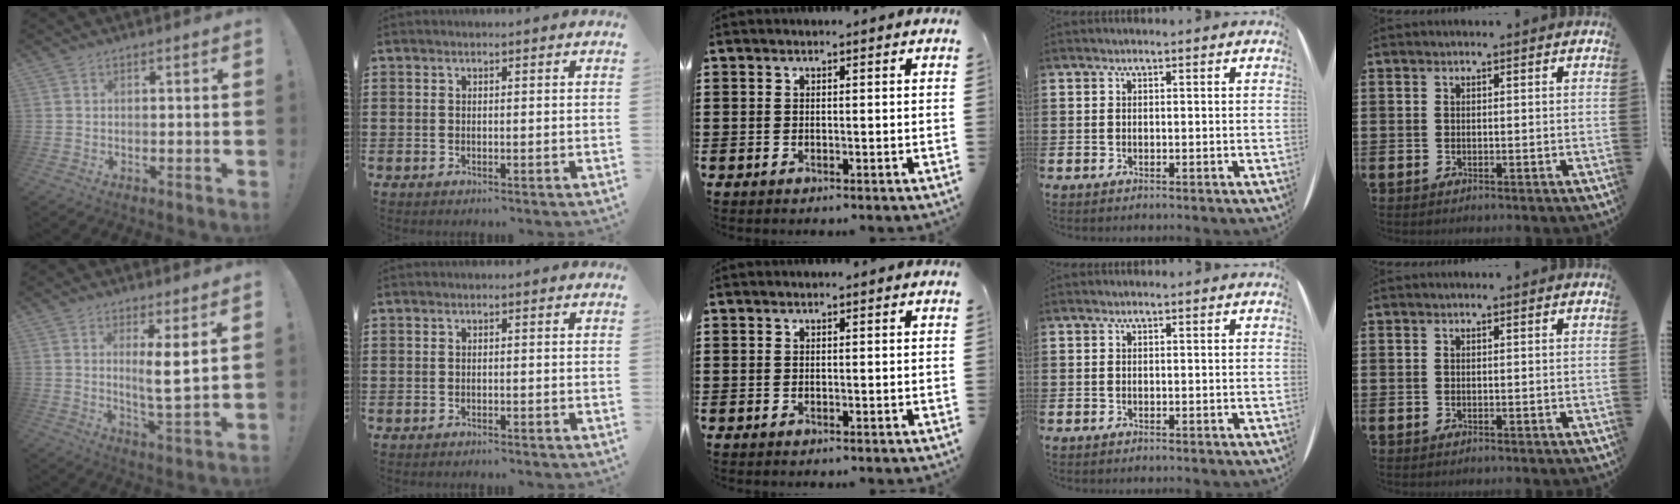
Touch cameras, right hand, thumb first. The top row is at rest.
{"thumb": {"total": 7.2, "force": [2.5, 0.3, 6.8], "torque": [-0.109, -0.023, 0.037]}, "index": {"total": 0.6, "force": [-0.6, 0.0, 0.1], "torque": [-0.004, -0.001, -0.011]}}